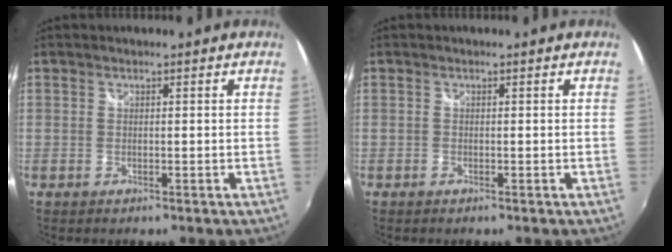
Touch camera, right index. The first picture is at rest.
{"total": 0.0}